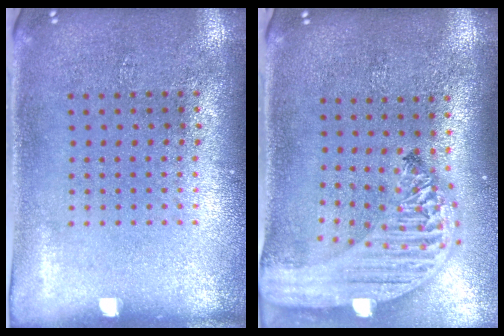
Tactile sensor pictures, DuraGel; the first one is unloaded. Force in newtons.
{"total": 3.1, "press": 2.4, "slide": 1.9}